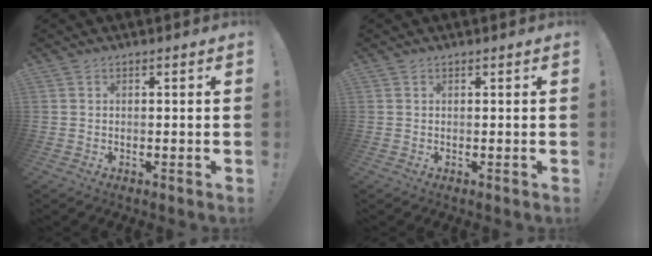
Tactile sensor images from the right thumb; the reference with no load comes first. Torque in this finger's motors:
{"motor_torque": [0.00, 0.00, -0.10, 0.12, 0.07]}